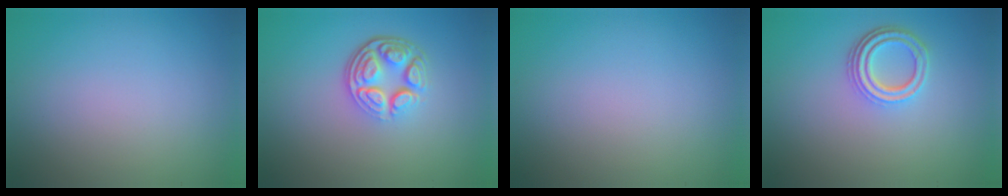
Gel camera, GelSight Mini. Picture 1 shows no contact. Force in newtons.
{"total": 4.9, "press": 3.5, "slide": 3.4}
{"total": 0.0}
{"total": 3.6, "press": 2.8, "slide": 2.2}